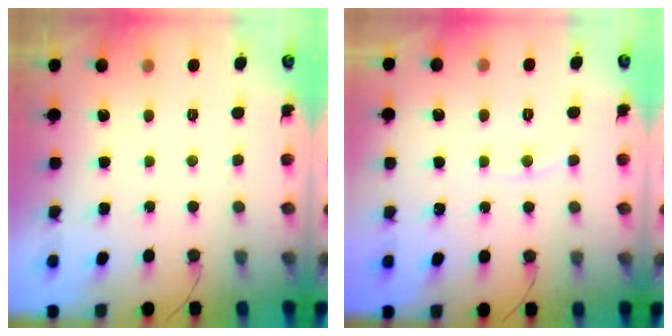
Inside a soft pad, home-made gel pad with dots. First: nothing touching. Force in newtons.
{"total": 4.2, "press": 4.2, "slide": 0.6}